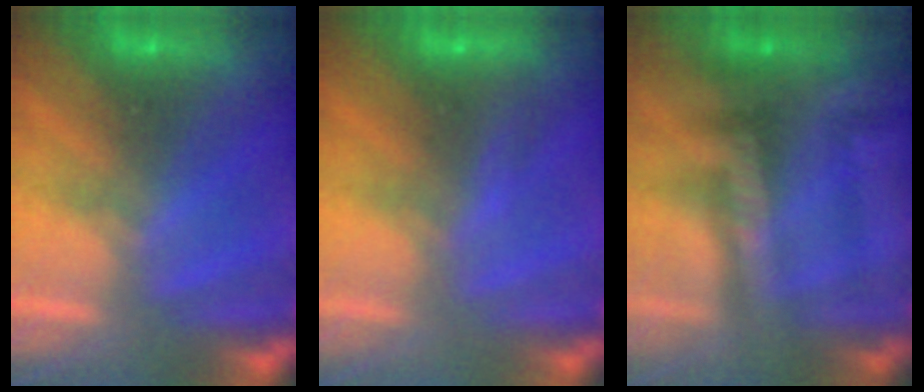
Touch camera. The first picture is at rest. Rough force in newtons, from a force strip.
{"total": 3.1}
{"total": 2.4}